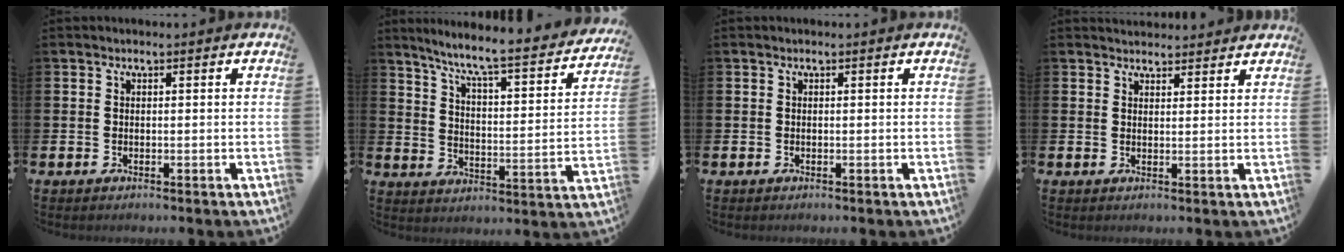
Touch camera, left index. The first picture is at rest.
{"total": 7.1, "force": [6.2, 0.5, 3.3], "torque": [-0.087, -0.053, 0.097]}
{"total": 0.0}
{"total": 2.7, "force": [2.6, 0.6, -0.1], "torque": [0.006, -0.013, 0.047]}